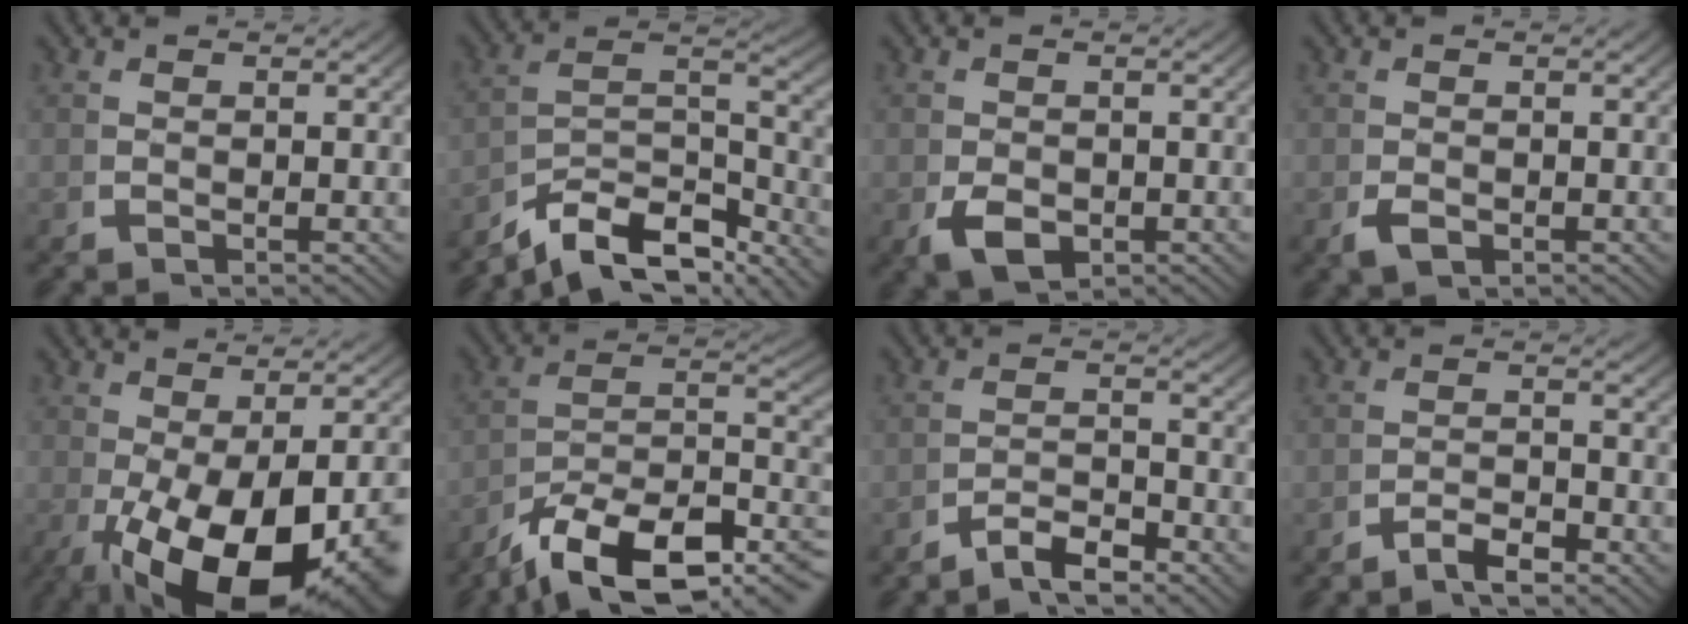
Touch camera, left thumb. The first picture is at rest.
{"total": 9.3, "force": [-3.9, 5.5, 6.4], "torque": [-0.134, -0.033, -0.053]}
{"total": 4.0, "force": [-1.2, 2.8, 2.5], "torque": [-0.053, -0.027, -0.005]}
{"total": 1.8, "force": [-0.8, 1.3, 1.1], "torque": [-0.024, -0.012, -0.007]}
{"total": 15.8, "force": [-4.7, 8.5, 12.5], "torque": [-0.224, -0.072, -0.024]}
{"total": 13.3, "force": [-4.9, 8.1, 9.3], "torque": [-0.171, -0.043, -0.063]}
{"total": 3.2, "force": [-2.7, 0.9, 1.6], "torque": [-0.018, -0.004, -0.051]}
{"total": 2.4, "force": [-2.1, 0.5, 1.2], "torque": [-0.015, -0.002, -0.042]}